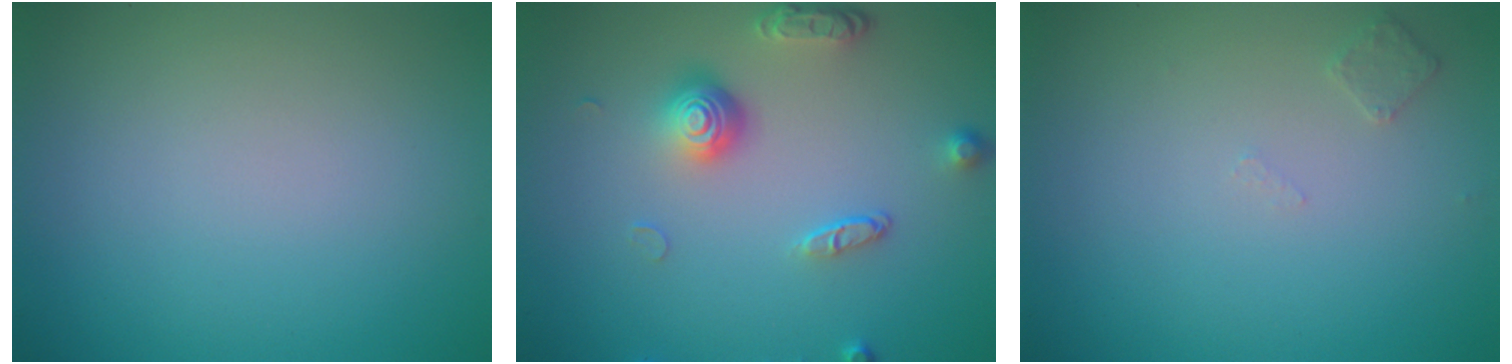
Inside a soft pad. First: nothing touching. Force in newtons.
{"total": 4.0, "press": 2.9, "slide": 2.7}
{"total": 1.0, "press": 1.0, "slide": 0.1}